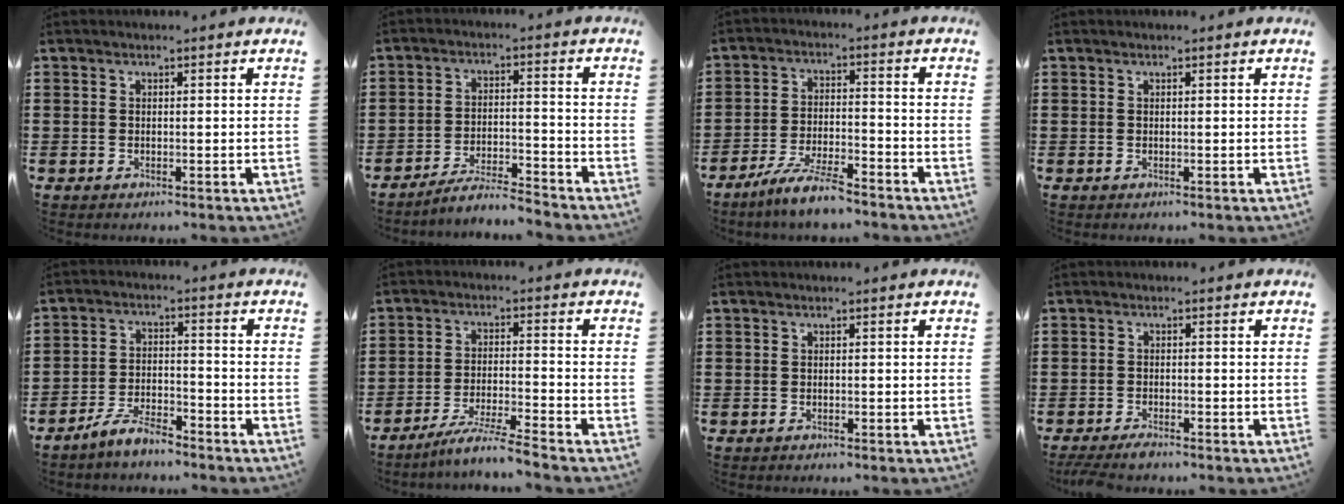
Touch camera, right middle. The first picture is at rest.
{"total": 5.2, "force": [-4.9, 0.1, 1.5], "torque": [-0.032, -0.002, -0.098]}
{"total": 7.0, "force": [-6.0, 0.7, 3.5], "torque": [-0.080, -0.004, -0.117]}
{"total": 0.0}
{"total": 6.0, "force": [-5.5, 1.2, 2.1], "torque": [-0.046, 0.005, -0.109]}
{"total": 5.9, "force": [-5.3, -0.6, 2.5], "torque": [-0.051, -0.017, -0.103]}
{"total": 0.7, "force": [-0.6, 0.3, 0.0], "torque": [-0.001, 0.002, -0.014]}
{"total": 1.9, "force": [-1.7, 0.2, 0.8], "torque": [-0.024, -0.003, -0.034]}